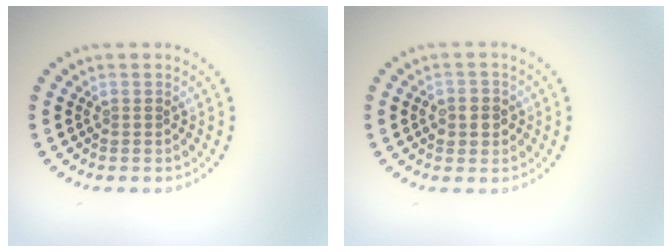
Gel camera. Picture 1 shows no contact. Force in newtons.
{"total": 2.3, "press": 2.3, "slide": 0.4}